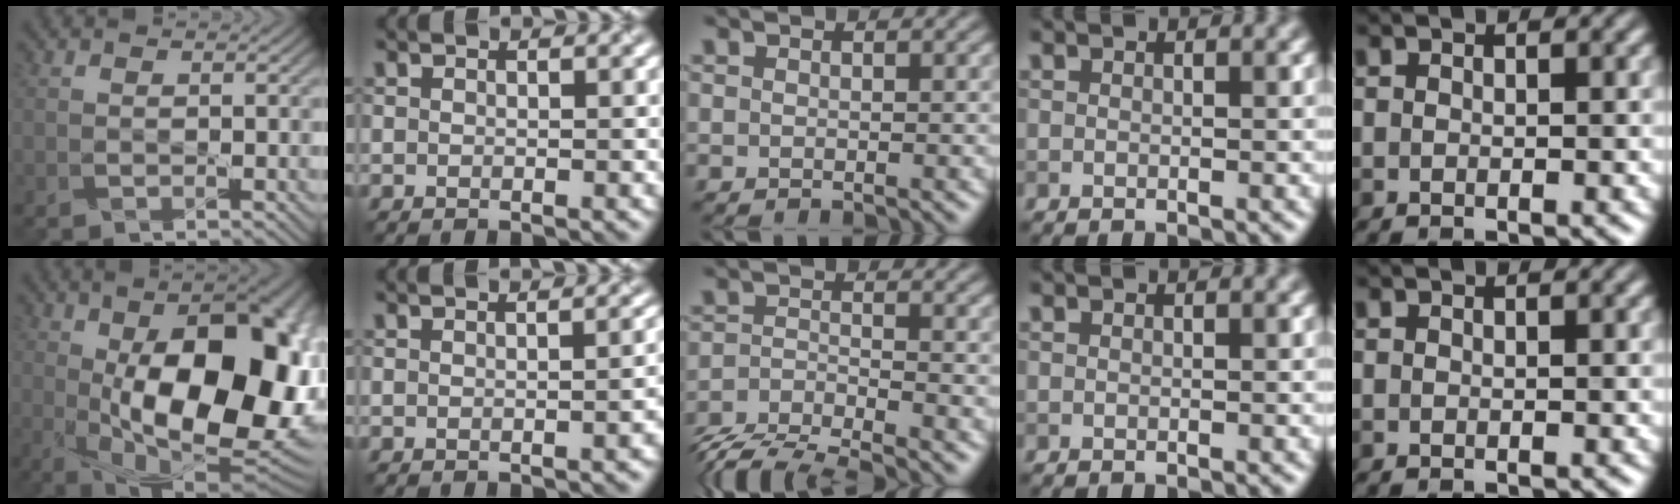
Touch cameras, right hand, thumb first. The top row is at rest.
{"thumb": {"total": 21.5, "force": [0.5, 10.7, 18.7], "torque": [-0.272, 0.001, -0.006]}, "index": {"total": 2.3, "force": [-0.5, 1.0, 1.9], "torque": [-0.013, 0.002, 0.000]}, "middle": {"total": 5.0, "force": [-4.7, 0.7, 1.6], "torque": [-0.034, -0.011, -0.091]}}